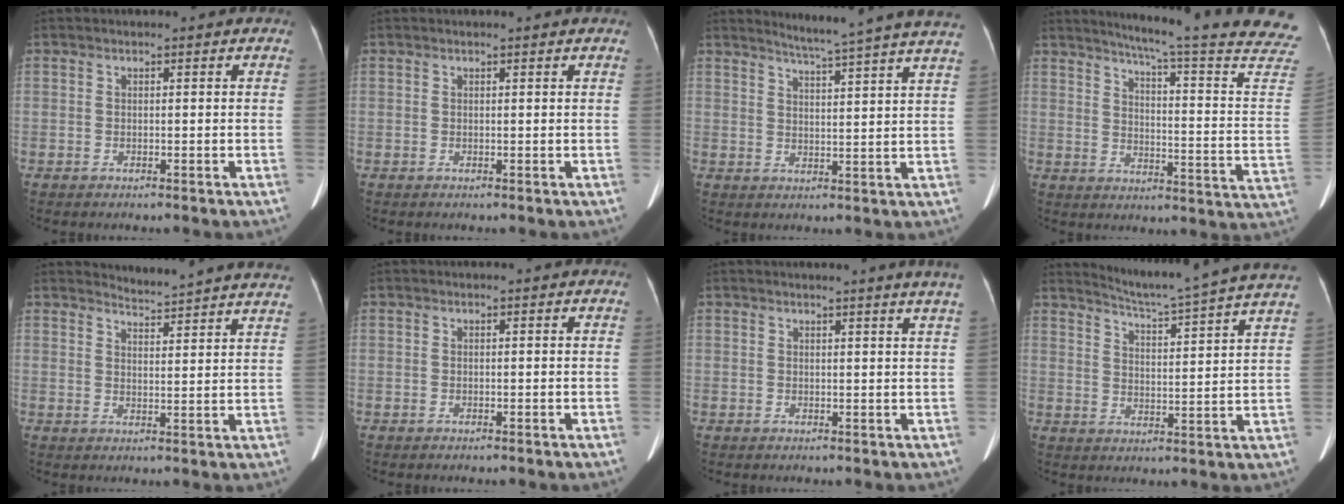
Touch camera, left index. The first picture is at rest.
{"total": 1.2, "force": [1.1, -0.1, 0.5], "torque": [-0.013, 0.011, 0.016]}
{"total": 15.4, "force": [14.0, -2.0, 6.0], "torque": [-0.098, -0.054, 0.166]}
{"total": 24.8, "force": [22.0, -1.3, 11.4], "torque": [-0.160, -0.107, 0.260]}
{"total": 12.5, "force": [12.4, -1.0, 1.7], "torque": [-0.025, -0.059, 0.137]}
{"total": 0.0}
{"total": 4.4, "force": [3.8, -1.1, 2.1], "torque": [-0.026, -0.006, 0.031]}
{"total": 18.2, "force": [16.7, -2.1, 6.8], "torque": [-0.118, -0.058, 0.213]}